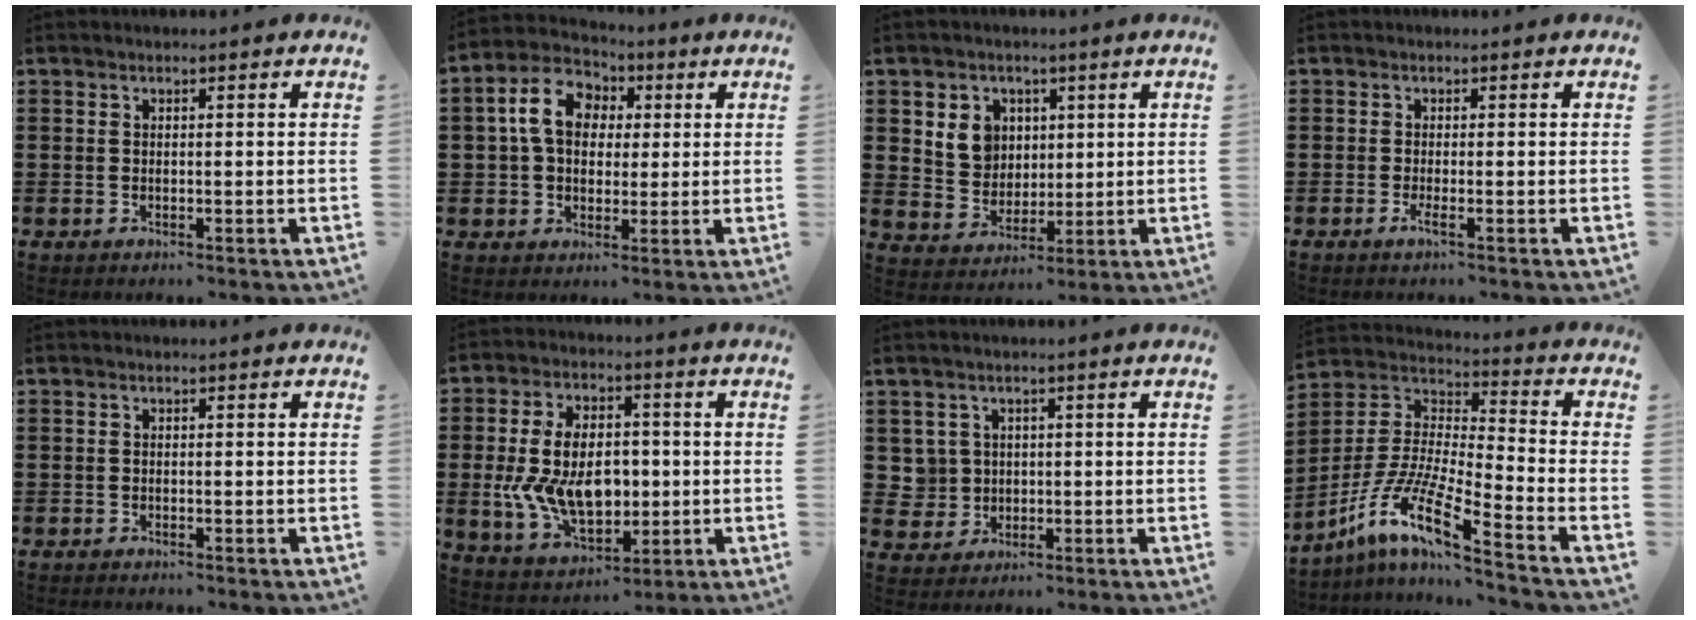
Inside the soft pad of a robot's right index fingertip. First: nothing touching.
{"total": 8.6, "force": [1.8, 6.6, 5.3], "torque": [-0.126, 0.017, 0.029]}
{"total": 6.0, "force": [2.0, 5.4, 1.6], "torque": [-0.050, 0.015, 0.035]}
{"total": 1.6, "force": [-0.9, 0.0, 1.4], "torque": [-0.031, -0.008, -0.019]}
{"total": 0.6, "force": [-0.6, 0.0, 0.0], "torque": [-0.001, -0.003, -0.013]}
{"total": 12.2, "force": [-0.6, 7.8, 9.4], "torque": [-0.190, 0.006, -0.011]}
{"total": 3.2, "force": [0.5, 3.1, 0.5], "torque": [-0.028, 0.008, 0.009]}
{"total": 11.2, "force": [-8.4, 0.5, 7.4], "torque": [-0.181, -0.020, -0.179]}